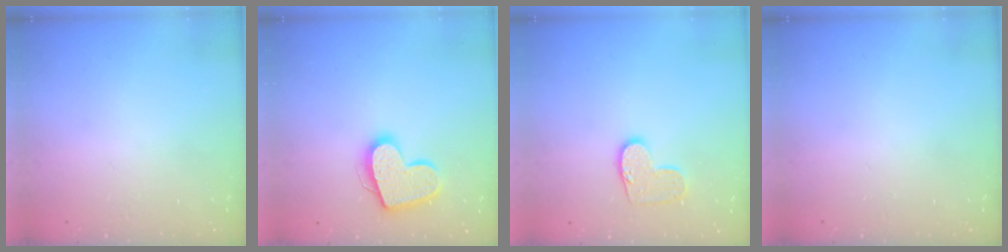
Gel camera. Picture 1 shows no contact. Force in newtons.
{"total": 14.9, "press": 14.9, "slide": 1.0}
{"total": 9.0, "press": 9.0, "slide": 0.5}
{"total": 0.0}